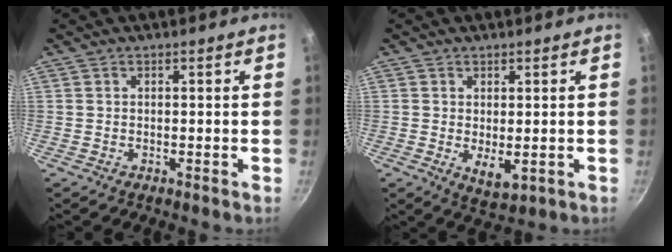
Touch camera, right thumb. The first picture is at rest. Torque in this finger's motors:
{"motor_torque": [-0.30, 0.26, 0.35, -0.04, 0.03]}